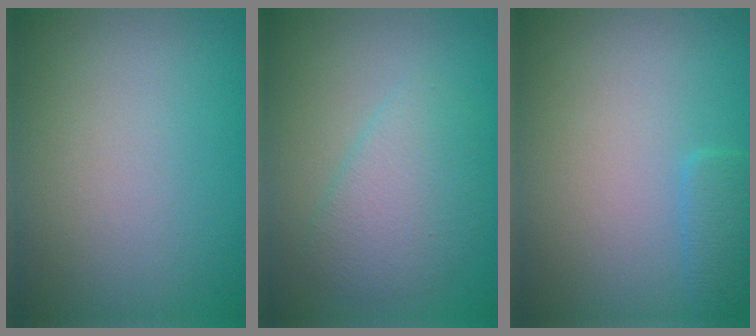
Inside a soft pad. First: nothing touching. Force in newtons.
{"total": 3.5, "press": 3.5, "slide": 0.1}
{"total": 1.5, "press": 1.5, "slide": 0.1}